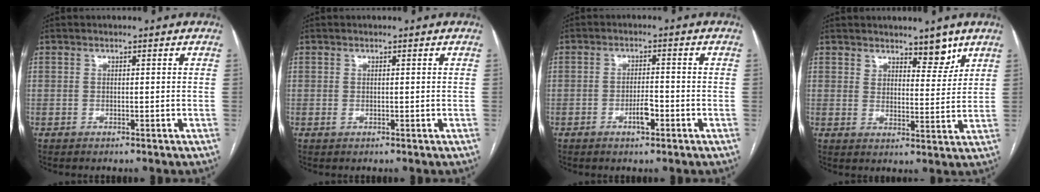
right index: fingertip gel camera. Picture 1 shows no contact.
{"total": 0.0}
{"total": 3.2, "force": [-1.5, 0.8, 2.7], "torque": [-0.050, 0.001, -0.026]}
{"total": 5.4, "force": [4.1, 2.3, 2.5], "torque": [-0.028, -0.008, 0.066]}